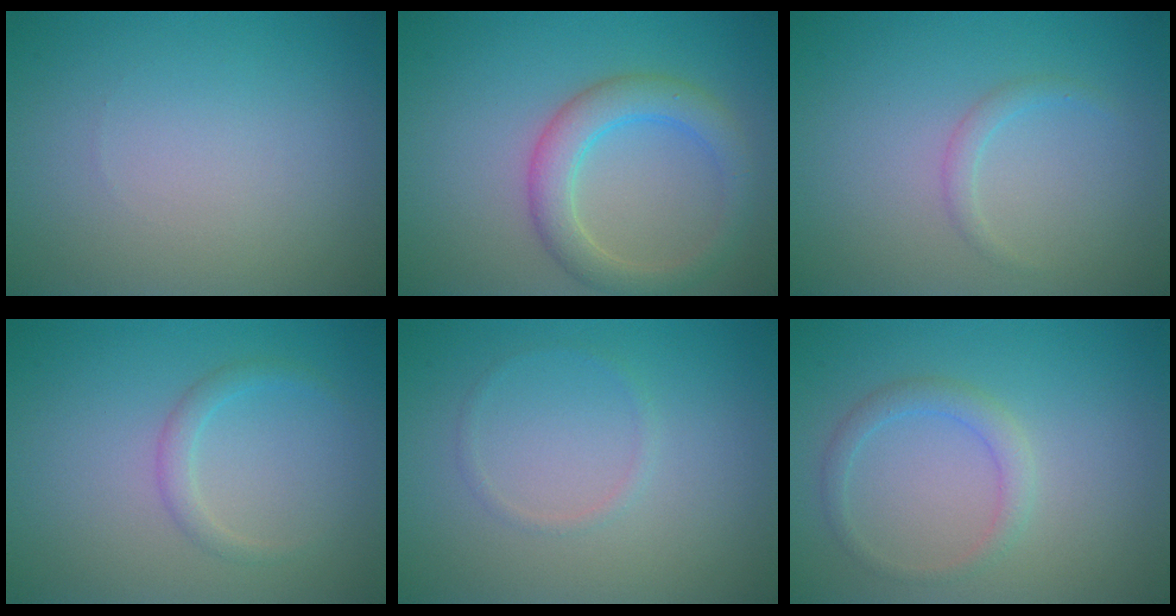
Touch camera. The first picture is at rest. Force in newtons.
{"total": 4.2, "press": 4.1, "slide": 0.3}
{"total": 1.1, "press": 1.1, "slide": 0.1}
{"total": 1.4, "press": 1.4, "slide": 0.1}
{"total": 0.7, "press": 0.7, "slide": 0.1}
{"total": 1.8, "press": 1.8, "slide": 0.0}